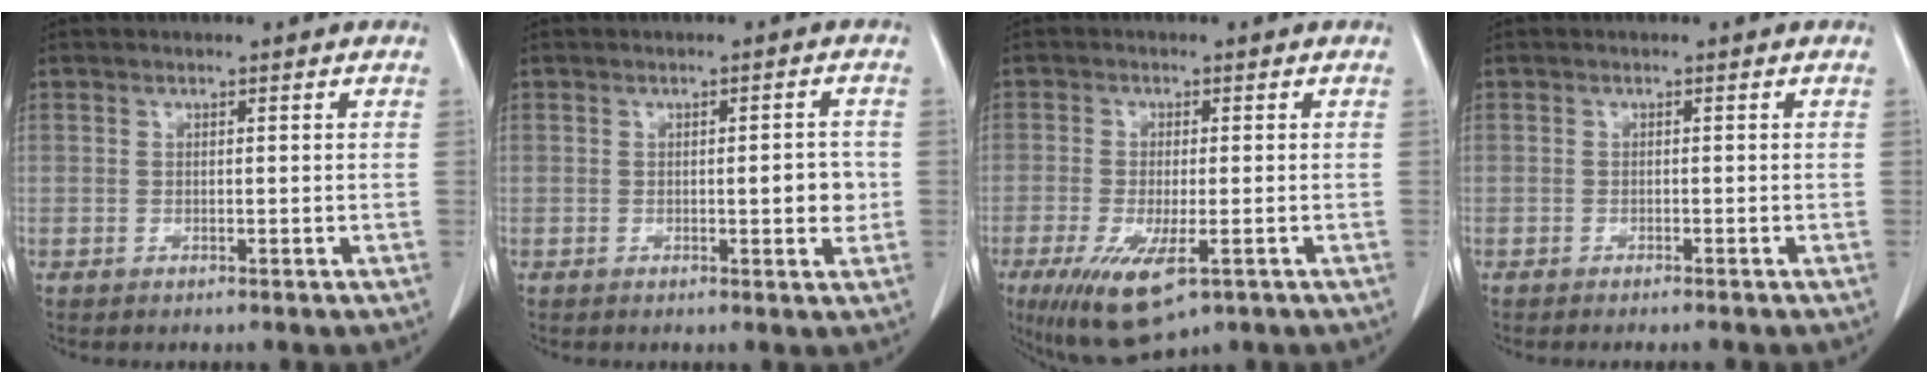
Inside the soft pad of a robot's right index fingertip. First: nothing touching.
{"total": 3.4, "force": [-0.3, 0.9, 3.3], "torque": [-0.043, 0.000, -0.003]}
{"total": 9.7, "force": [-4.7, 2.8, 7.9], "torque": [-0.141, -0.026, -0.071]}
{"total": 1.8, "force": [-1.6, -0.1, 0.8], "torque": [-0.011, -0.001, -0.020]}